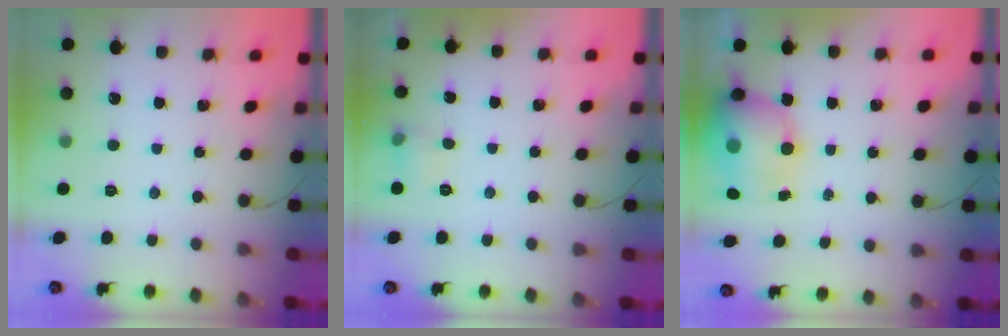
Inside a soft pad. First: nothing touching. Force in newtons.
{"total": 4.9, "press": 4.8, "slide": 1.1}
{"total": 14.6, "press": 14.2, "slide": 3.4}